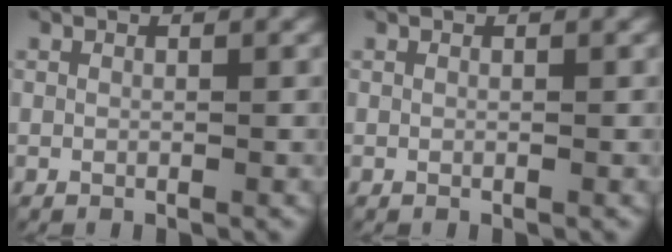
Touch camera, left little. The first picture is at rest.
{"total": 0.0}